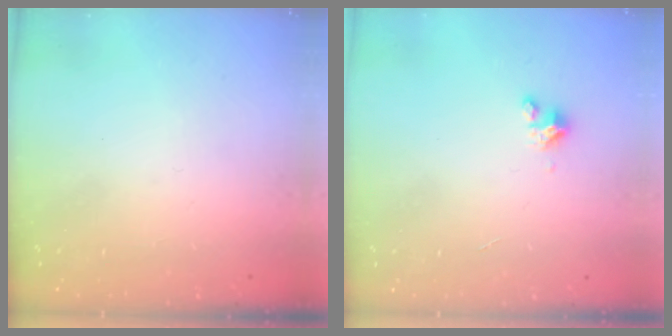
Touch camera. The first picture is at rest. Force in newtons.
{"total": 2.5, "press": 2.5, "slide": 0.3}